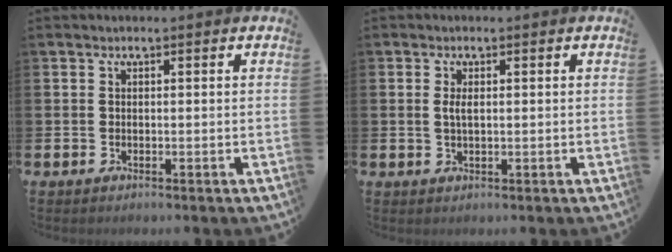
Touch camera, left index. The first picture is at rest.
{"total": 1.8, "force": [0.4, 0.7, 1.6], "torque": [-0.028, 0.003, 0.004]}